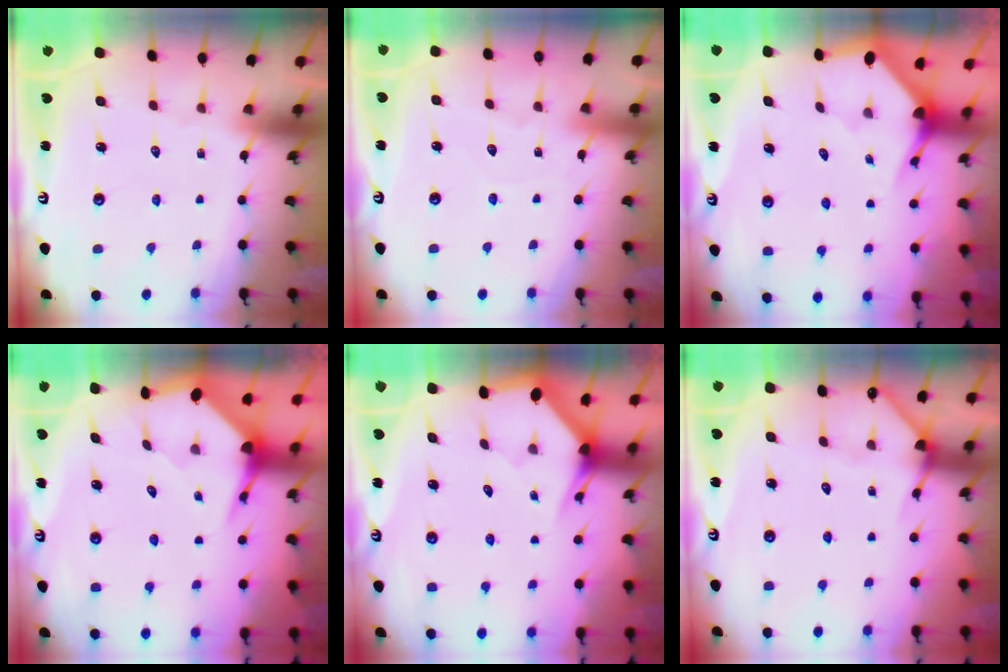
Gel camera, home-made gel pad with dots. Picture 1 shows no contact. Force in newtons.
{"total": 4.1, "press": 4.1, "slide": 0.4}
{"total": 2.9, "press": 2.9, "slide": 0.2}
{"total": 3.7, "press": 3.6, "slide": 0.4}
{"total": 3.0, "press": 3.0, "slide": 0.1}
{"total": 3.7, "press": 3.7, "slide": 0.3}